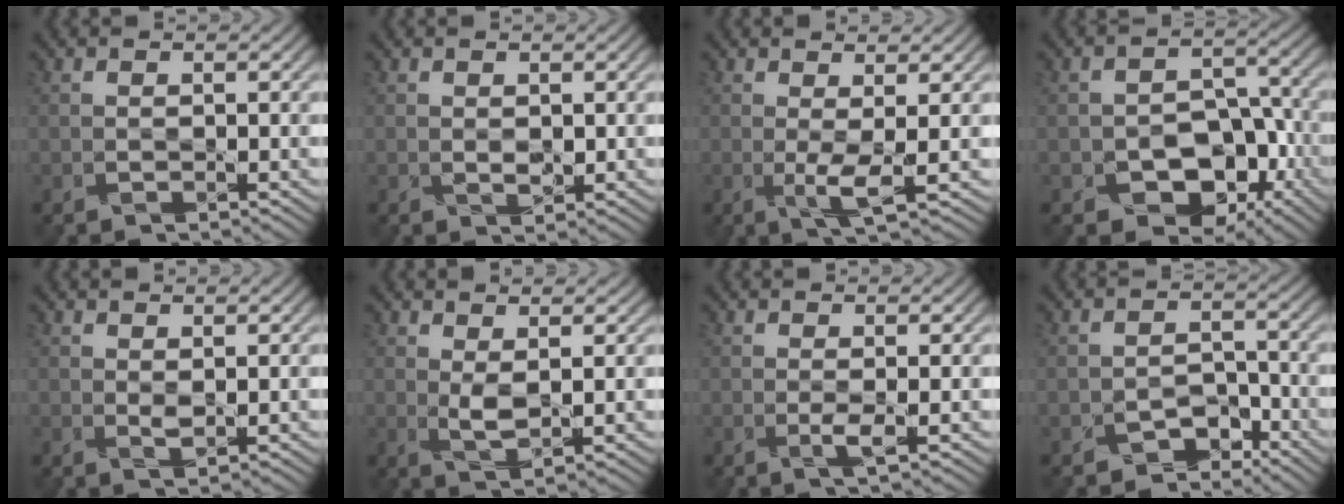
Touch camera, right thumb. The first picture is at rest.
{"total": 1.2, "force": [0.2, 0.8, 0.8], "torque": [-0.018, -0.002, 0.007]}
{"total": 2.5, "force": [0.2, 0.0, 2.5], "torque": [-0.058, -0.004, 0.002]}
{"total": 9.4, "force": [-4.5, 6.5, 5.0], "torque": [-0.069, -0.006, -0.071]}
{"total": 1.1, "force": [0.7, 0.3, 0.8], "torque": [-0.019, -0.003, 0.016]}
{"total": 2.4, "force": [1.2, 0.8, 1.9], "torque": [-0.046, -0.004, 0.025]}
{"total": 1.3, "force": [0.0, -0.2, 1.2], "torque": [-0.025, 0.001, -0.003]}
{"total": 3.7, "force": [-3.0, 1.9, 0.9], "torque": [-0.006, 0.005, -0.055]}